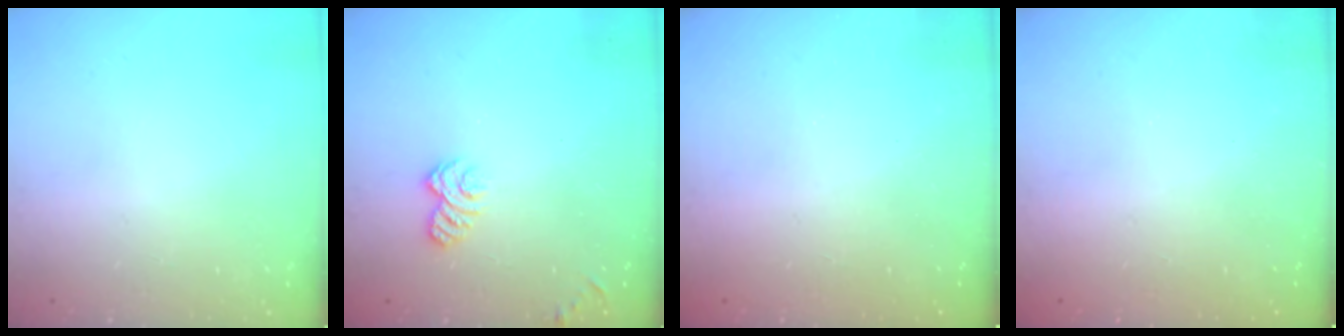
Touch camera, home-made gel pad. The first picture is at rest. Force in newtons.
{"total": 3.4, "press": 3.2, "slide": 1.1}
{"total": 2.5, "press": 2.4, "slide": 0.8}
{"total": 2.6, "press": 2.4, "slide": 0.8}